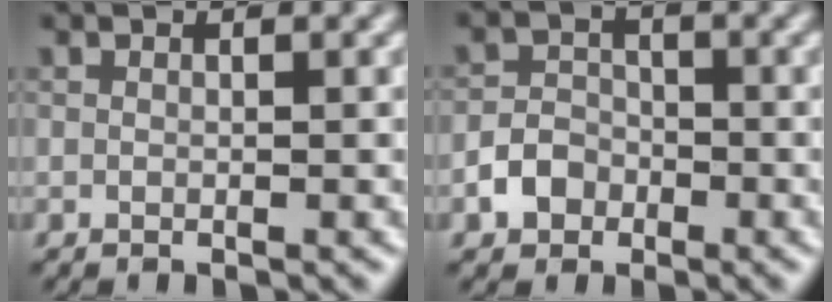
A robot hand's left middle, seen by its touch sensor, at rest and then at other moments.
{"total": 2.6, "force": [-1.4, 2.0, 1.0], "torque": [-0.013, 0.007, -0.028]}